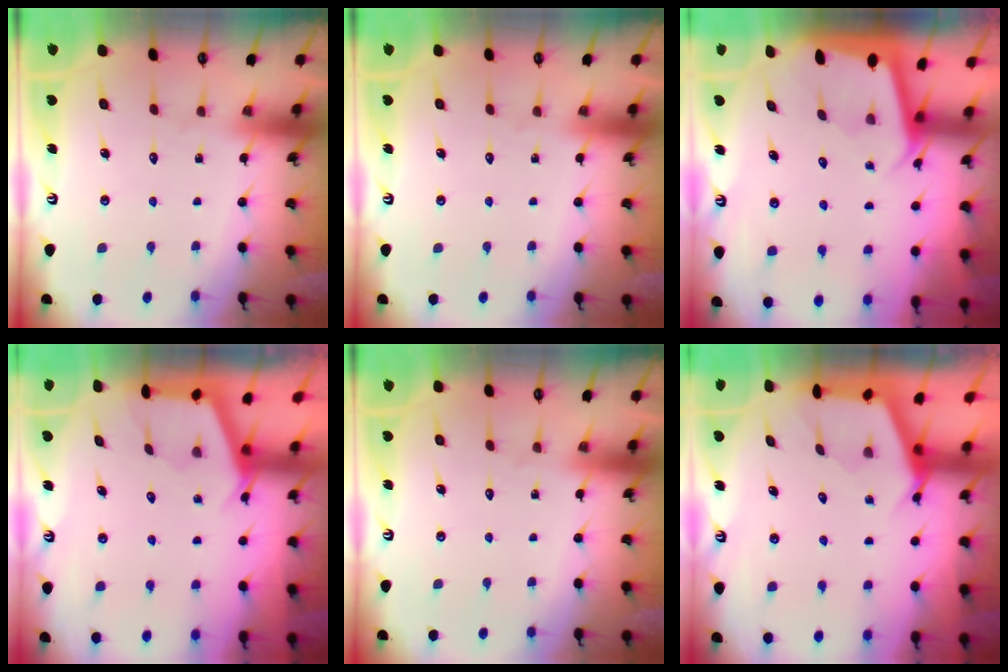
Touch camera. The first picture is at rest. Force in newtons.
{"total": 0.0}
{"total": 1.9, "press": 1.9, "slide": 0.1}
{"total": 2.9, "press": 2.9, "slide": 0.3}
{"total": 0.0}
{"total": 2.6, "press": 2.6, "slide": 0.4}